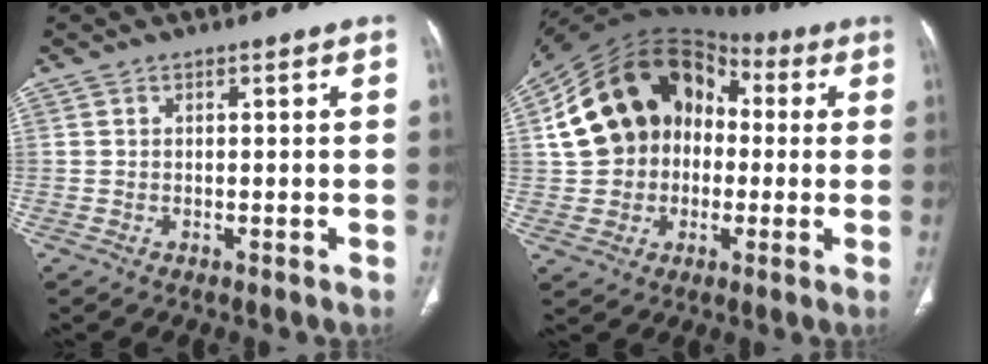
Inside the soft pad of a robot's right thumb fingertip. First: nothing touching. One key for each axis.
{"total": 19.1, "fx": 1.2, "fy": 15.6, "fz": 10.9, "tx": -0.167, "ty": 0.041, "tz": 0.020}